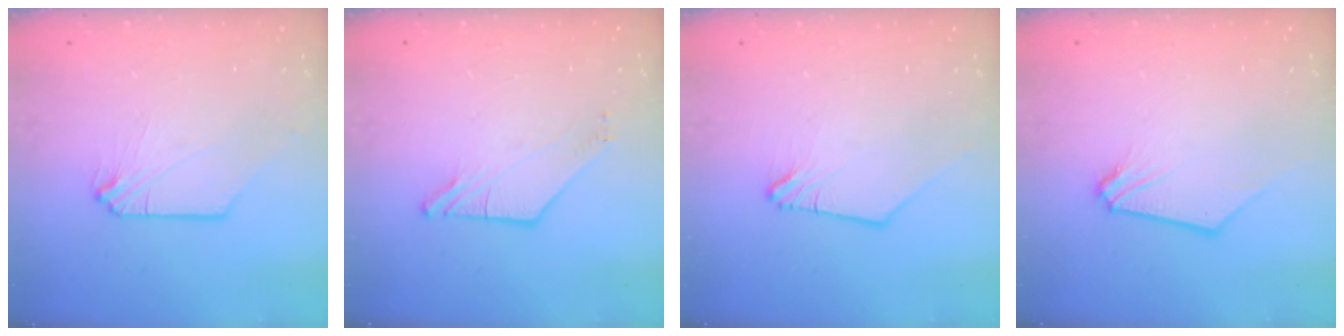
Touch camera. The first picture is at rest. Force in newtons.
{"total": 3.0, "press": 3.0, "slide": 0.3}
{"total": 0.0}
{"total": 0.7, "press": 0.7, "slide": 0.1}